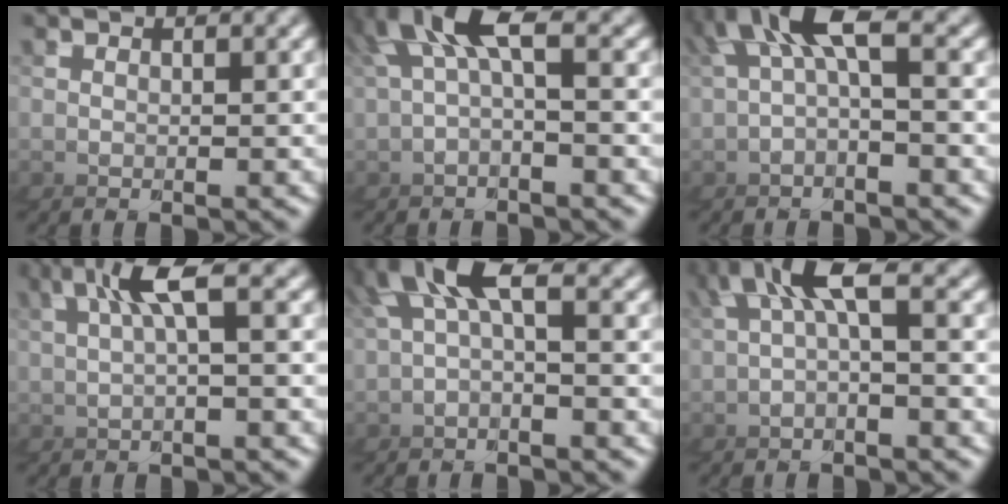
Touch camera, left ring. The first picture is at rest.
{"total": 2.8, "force": [0.8, 1.1, 2.4], "torque": [-0.076, 0.010, 0.012]}
{"total": 2.8, "force": [0.2, 1.5, 2.3], "torque": [-0.082, 0.001, 0.007]}
{"total": 2.8, "force": [1.4, -0.9, 2.2], "torque": [-0.047, 0.028, 0.017]}
{"total": 2.8, "force": [0.4, 1.3, 2.4], "torque": [-0.080, 0.008, 0.008]}
{"total": 2.9, "force": [0.8, 1.0, 2.6], "torque": [-0.080, 0.008, 0.015]}